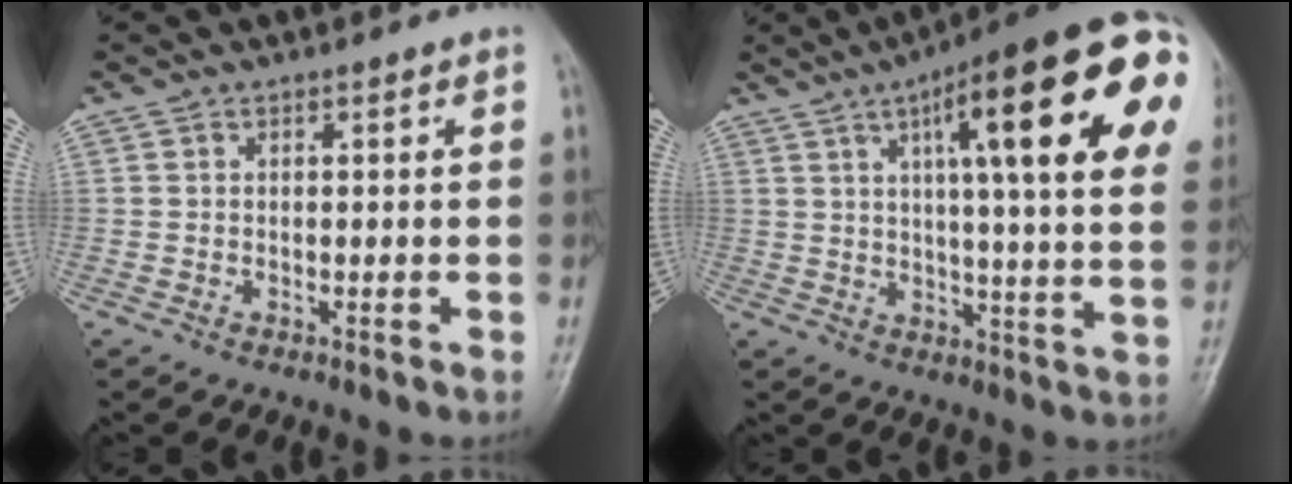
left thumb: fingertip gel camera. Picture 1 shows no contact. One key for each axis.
{"total": 26.7, "fx": 9.4, "fy": 5.5, "fz": 24.4, "tx": -0.296, "ty": 0.007, "tz": 0.126}